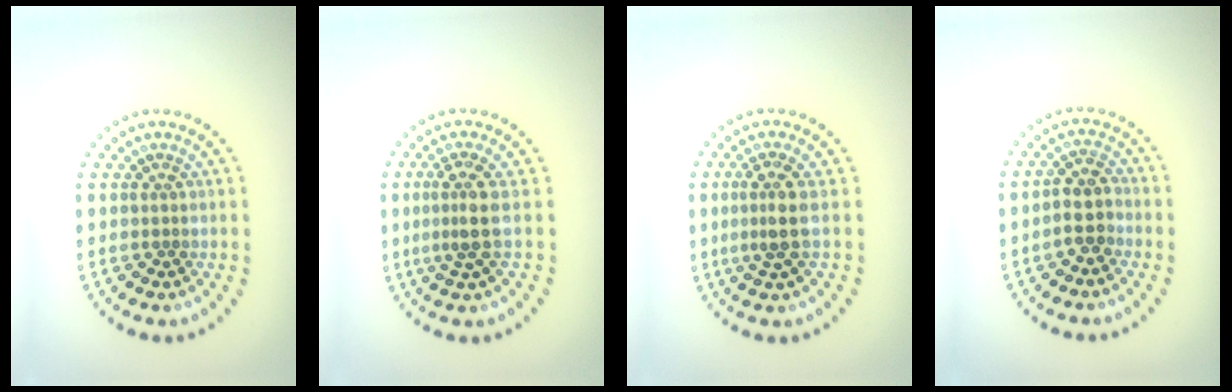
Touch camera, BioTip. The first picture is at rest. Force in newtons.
{"total": 2.6, "press": 1.9, "slide": 1.8}
{"total": 2.5, "press": 2.1, "slide": 1.4}
{"total": 2.5, "press": 2.2, "slide": 1.1}